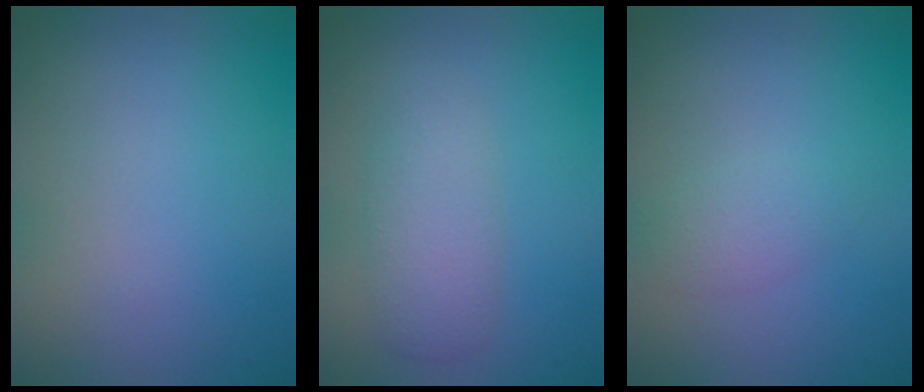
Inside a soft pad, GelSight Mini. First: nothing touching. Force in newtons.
{"total": 3.0, "press": 3.0, "slide": 0.1}
{"total": 1.5, "press": 1.5, "slide": 0.1}